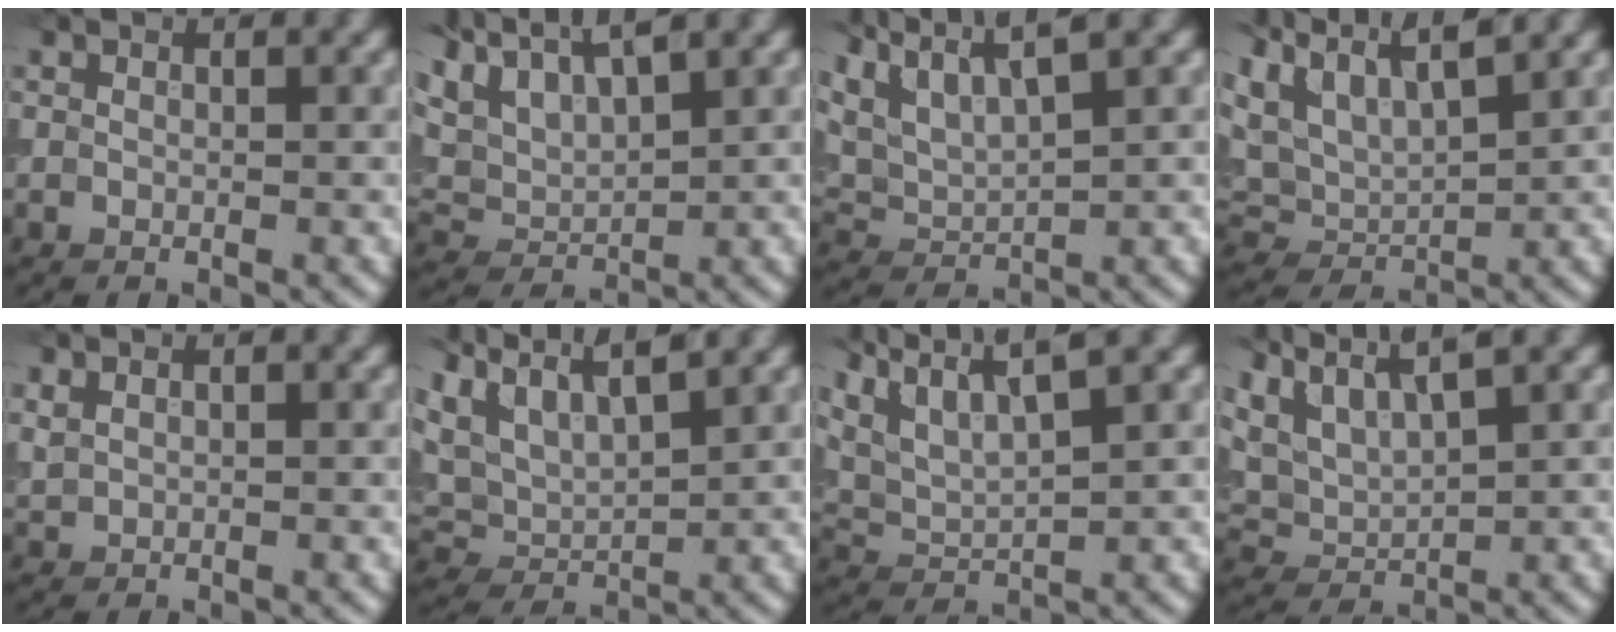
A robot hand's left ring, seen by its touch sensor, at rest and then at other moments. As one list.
[{"total": 5.5, "force": [4.0, 1.8, 3.3], "torque": [-0.087, 0.010, 0.070]}, {"total": 5.6, "force": [4.0, 1.4, 3.7], "torque": [-0.090, 0.014, 0.073]}, {"total": 7.0, "force": [4.1, 3.2, 4.7], "torque": [-0.117, 0.014, 0.071]}, {"total": 0.8, "force": [0.6, 0.3, 0.4], "torque": [-0.015, 0.000, 0.016]}, {"total": 6.3, "force": [3.9, 2.8, 4.1], "torque": [-0.103, 0.013, 0.066]}, {"total": 6.3, "force": [4.4, 1.5, 4.2], "torque": [-0.097, 0.016, 0.079]}, {"total": 5.0, "force": [3.6, 1.5, 3.1], "torque": [-0.080, 0.010, 0.067]}]